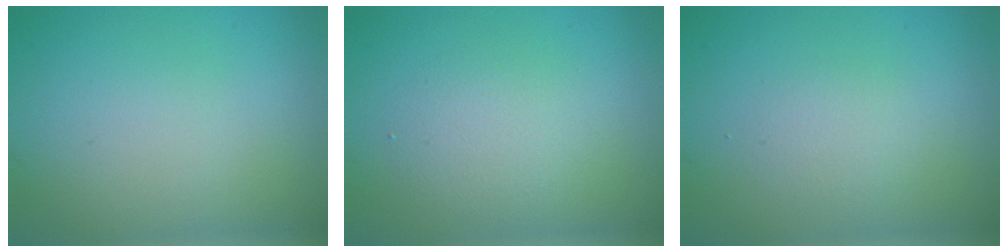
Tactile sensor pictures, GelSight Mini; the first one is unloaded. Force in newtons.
{"total": 2.5, "press": 2.5, "slide": 0.1}
{"total": 1.2, "press": 1.2, "slide": 0.0}